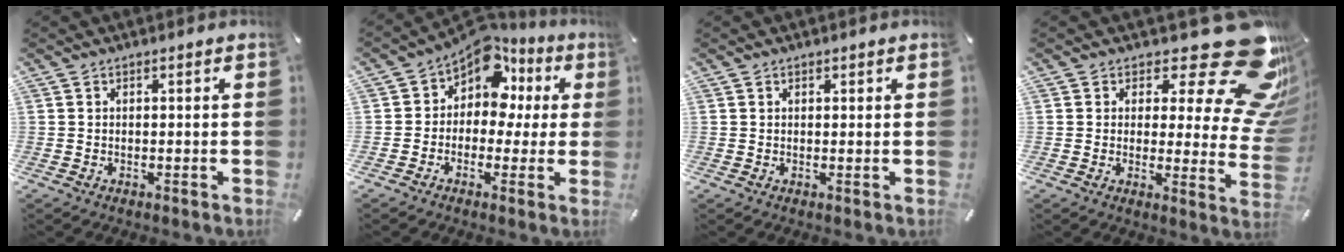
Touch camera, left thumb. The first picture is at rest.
{"total": 10.3, "force": [5.0, 7.1, 5.6], "torque": [-0.097, -0.039, 0.089]}
{"total": 0.7, "force": [0.4, 0.6, 0.2], "torque": [-0.003, 0.002, 0.008]}
{"total": 23.5, "force": [12.4, 9.0, 17.8], "torque": [-0.220, -0.085, 0.206]}